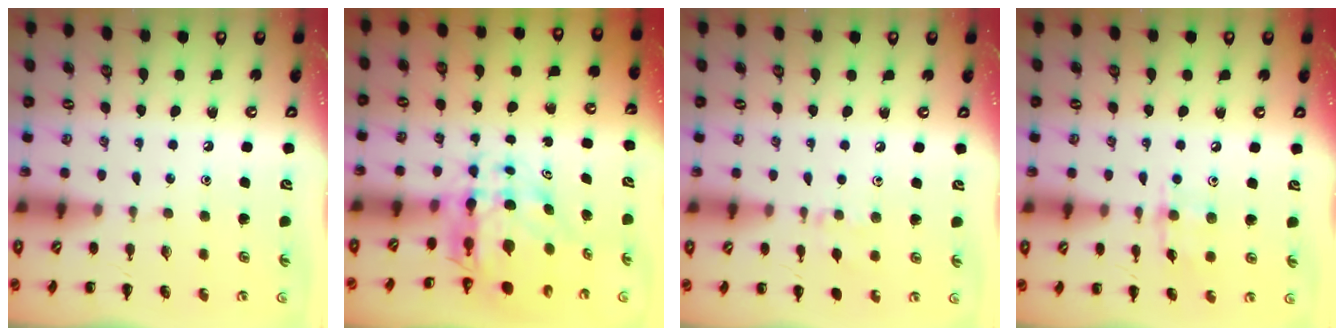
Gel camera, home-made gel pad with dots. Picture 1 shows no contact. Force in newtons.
{"total": 7.9, "press": 7.4, "slide": 2.6}
{"total": 5.6, "press": 5.3, "slide": 1.8}
{"total": 5.5, "press": 5.5, "slide": 0.7}